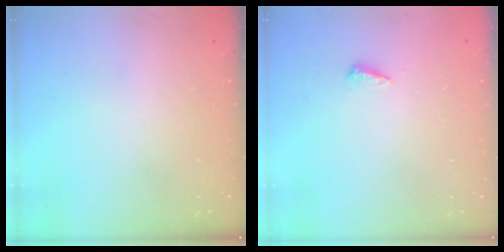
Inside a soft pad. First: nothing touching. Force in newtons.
{"total": 5.7, "press": 5.7, "slide": 0.7}